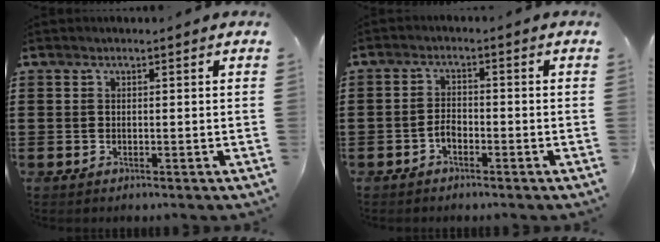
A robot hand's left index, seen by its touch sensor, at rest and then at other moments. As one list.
[{"total": 2.3, "force": [-1.4, 1.1, 1.4], "torque": [-0.037, 0.004, -0.032]}]